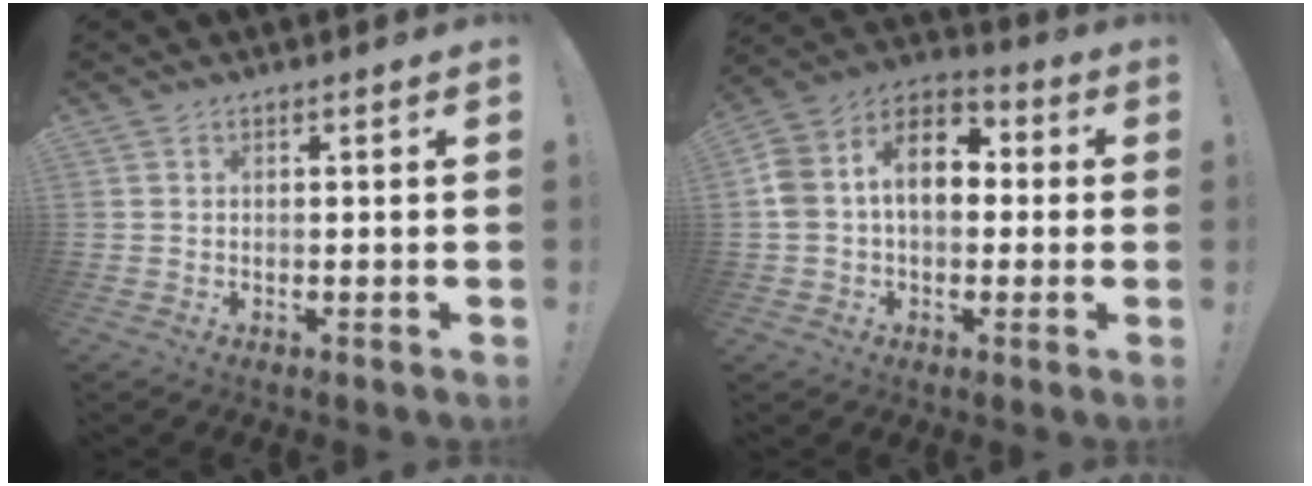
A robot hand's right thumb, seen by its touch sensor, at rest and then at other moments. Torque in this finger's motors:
{"motor_torque": [1.53, 1.53, 0.08, 0.01, 0.04]}